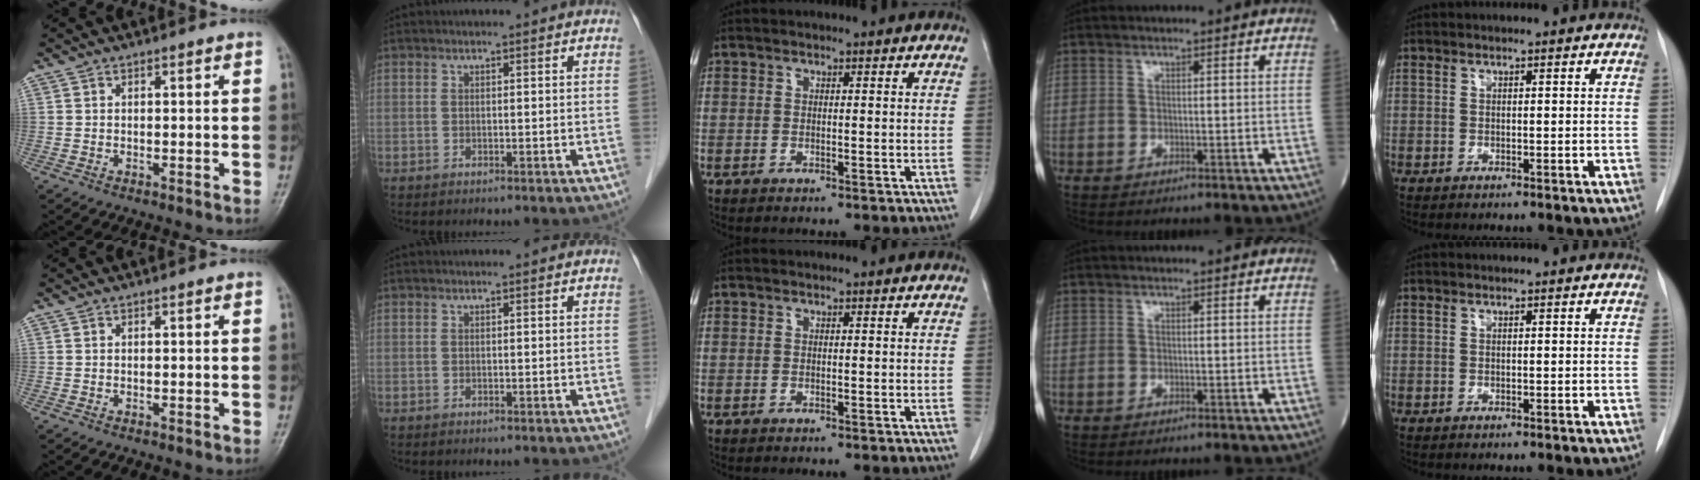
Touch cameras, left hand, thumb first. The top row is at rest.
{}